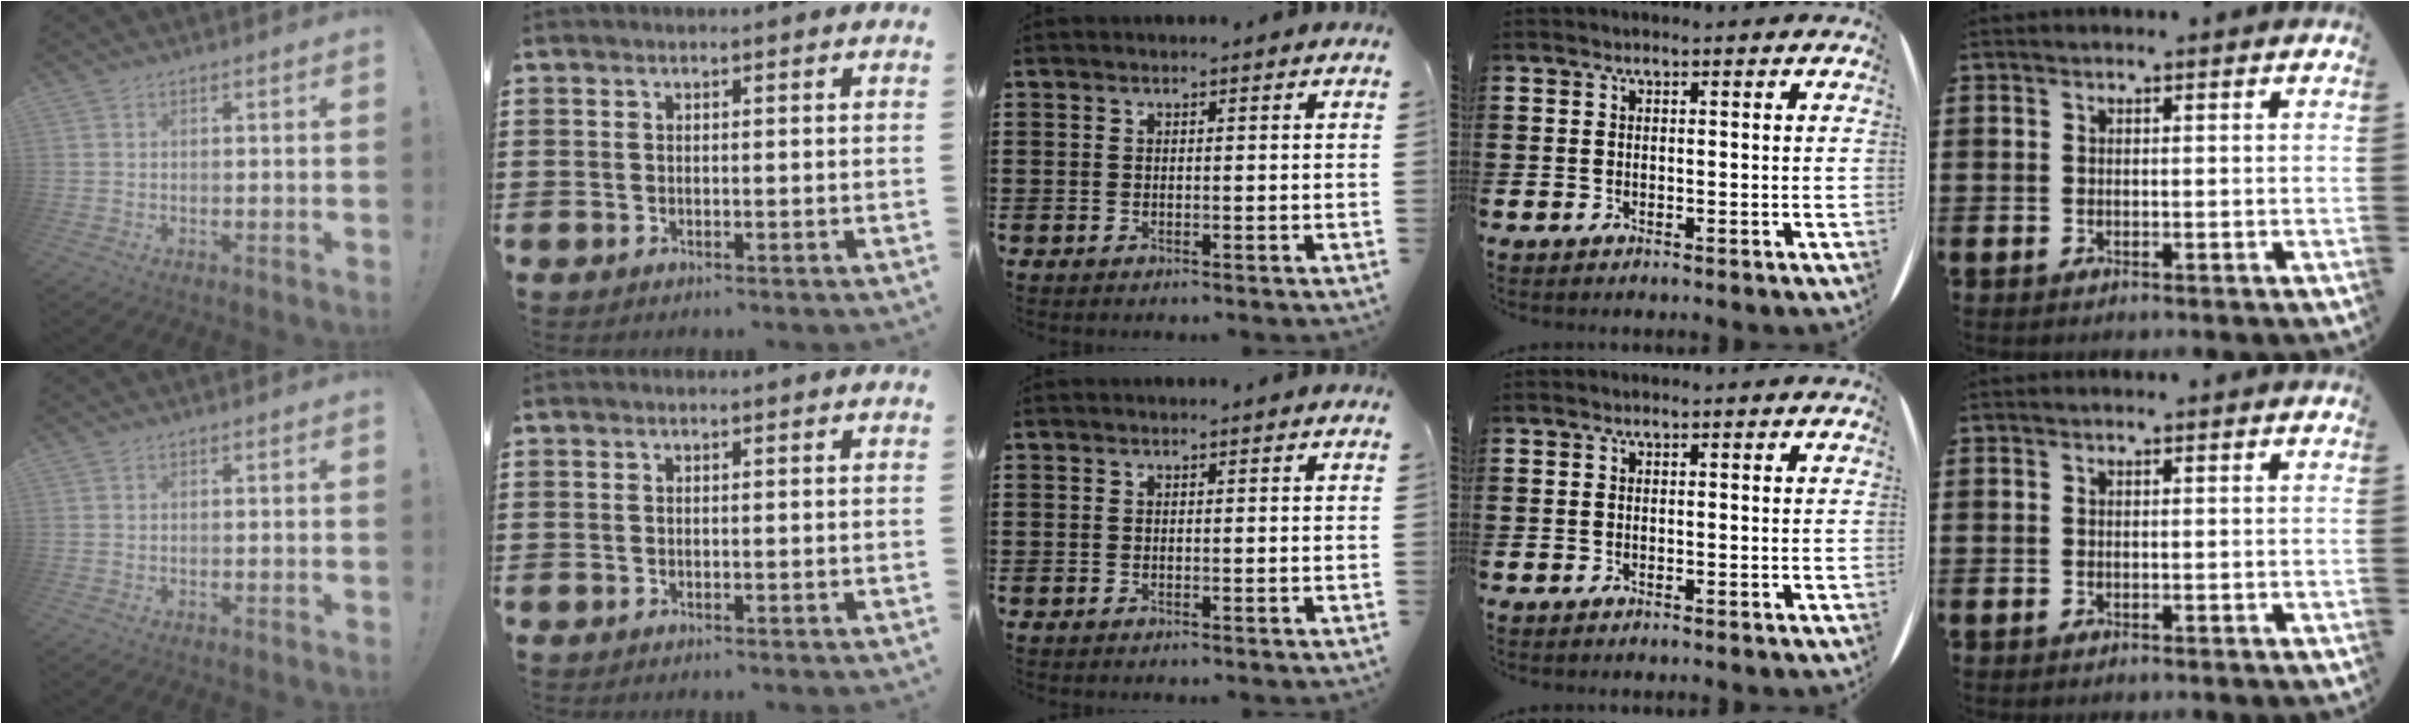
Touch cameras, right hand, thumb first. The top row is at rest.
{}